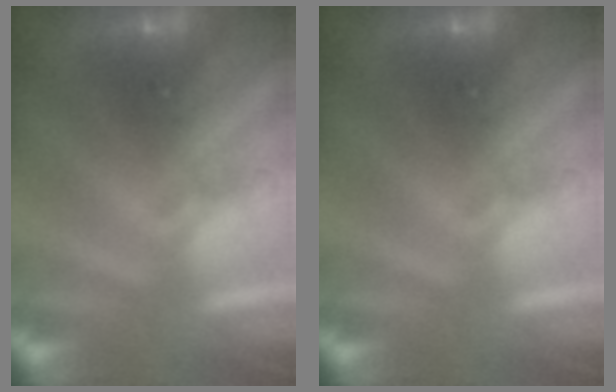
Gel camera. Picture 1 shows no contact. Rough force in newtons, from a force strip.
{"total": 0.0}